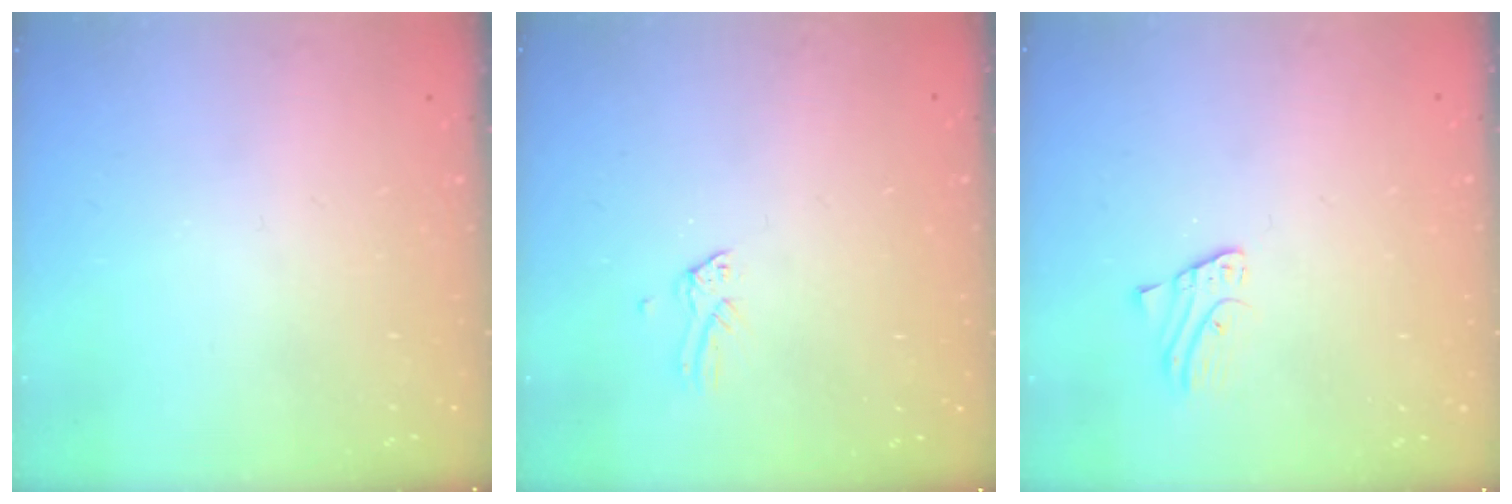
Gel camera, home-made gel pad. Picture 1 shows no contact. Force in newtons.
{"total": 0.0}
{"total": 1.8, "press": 1.8, "slide": 0.1}